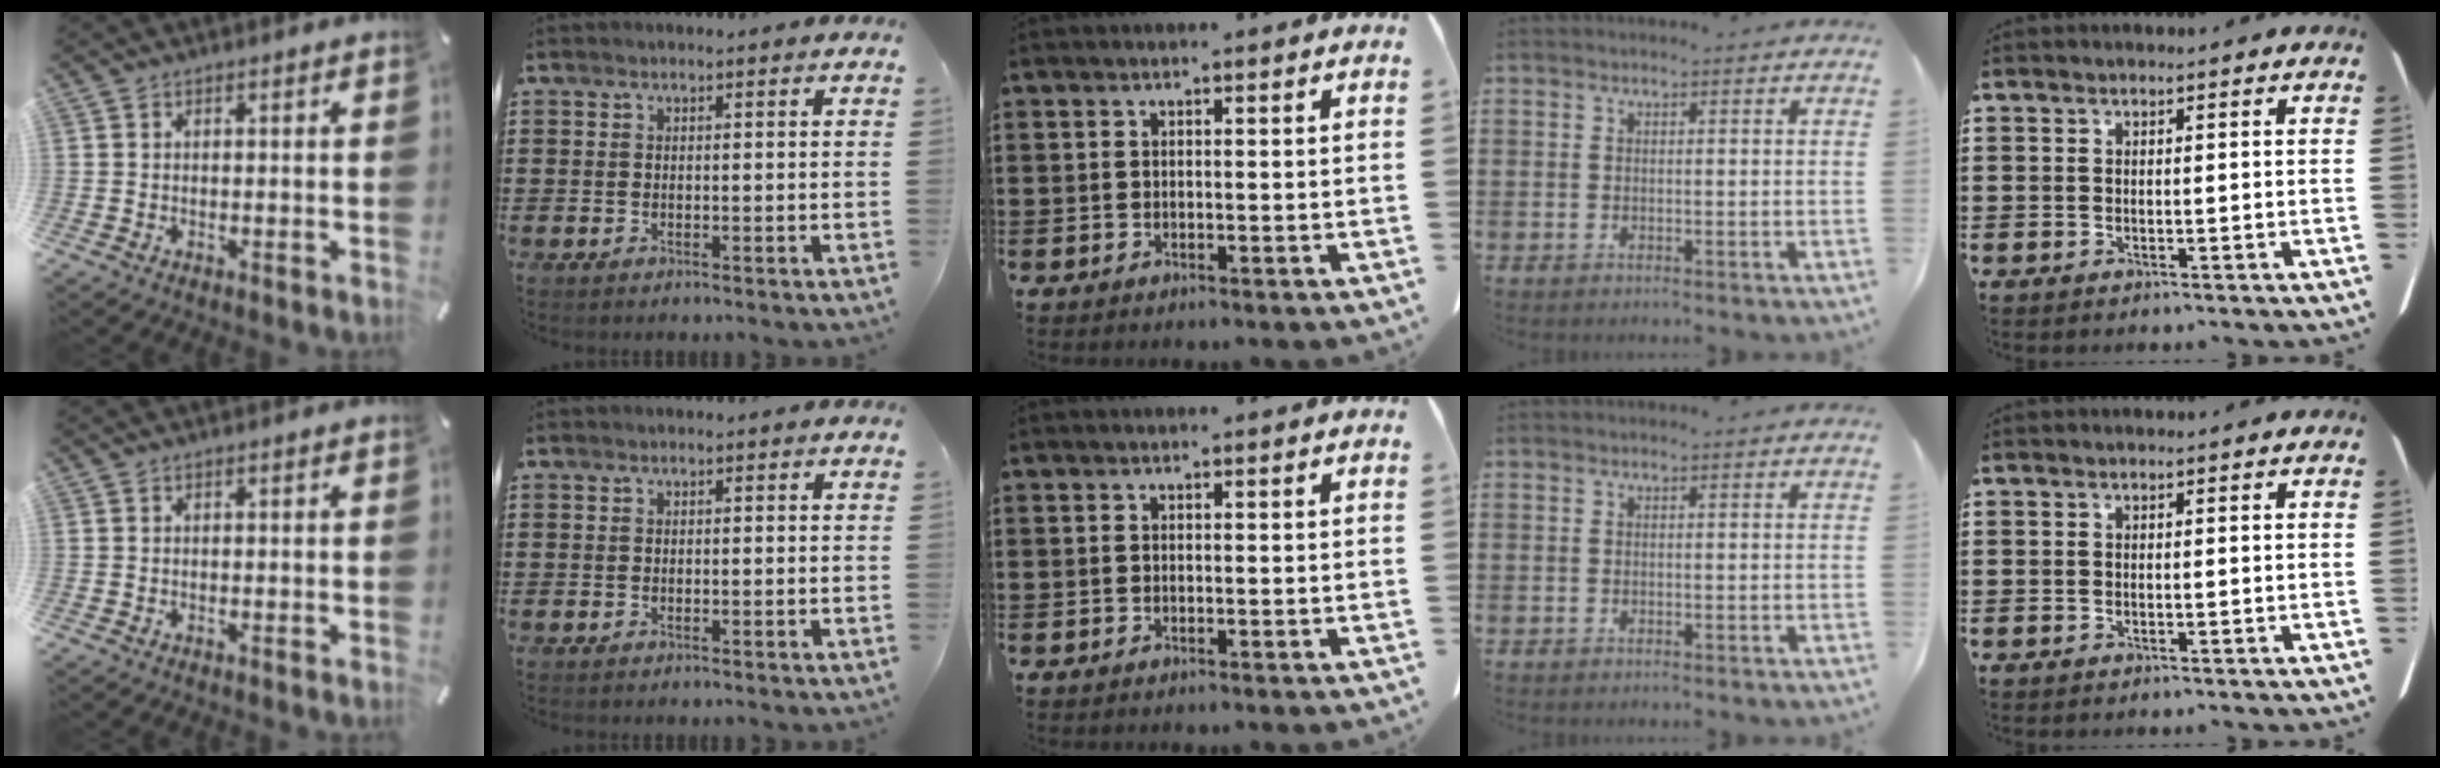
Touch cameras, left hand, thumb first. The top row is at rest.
{}